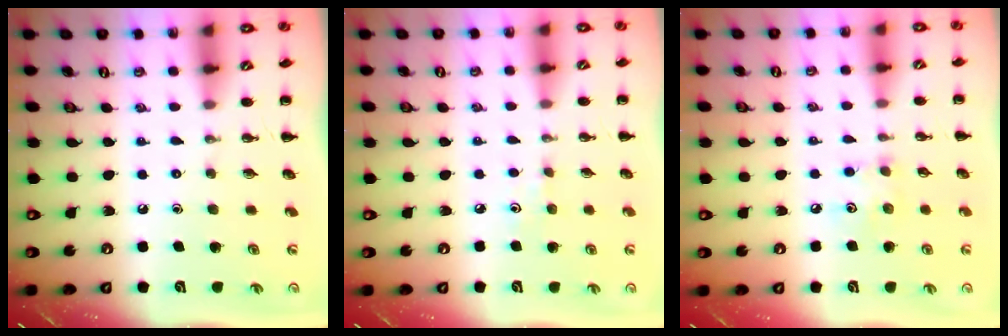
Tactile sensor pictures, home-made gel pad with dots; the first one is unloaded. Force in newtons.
{"total": 3.5, "press": 3.4, "slide": 1.1}
{"total": 4.2, "press": 4.2, "slide": 0.6}